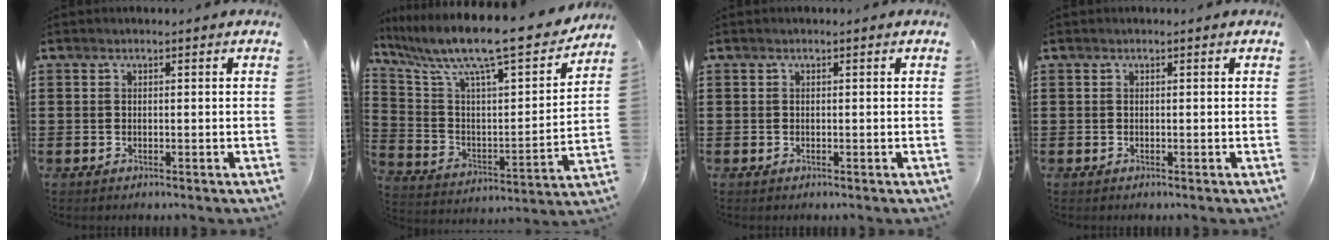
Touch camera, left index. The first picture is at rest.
{"total": 11.7, "force": [9.7, 1.0, 6.5], "torque": [-0.152, -0.076, 0.155]}
{"total": 0.0}
{"total": 0.0}